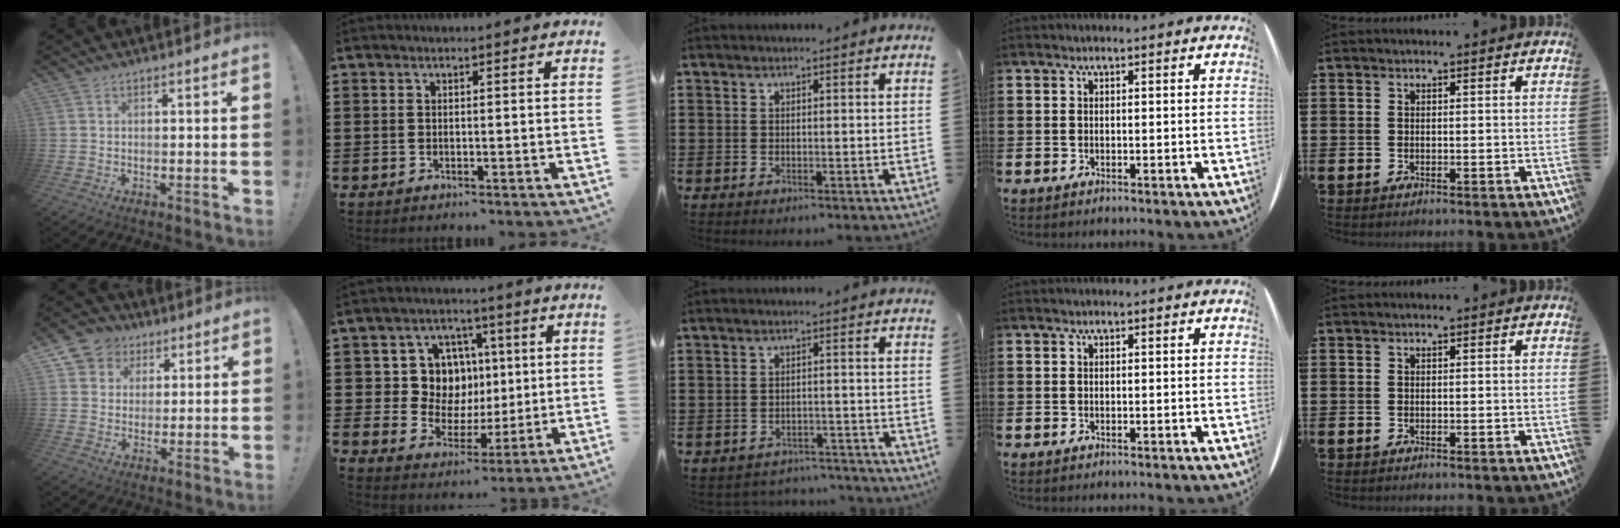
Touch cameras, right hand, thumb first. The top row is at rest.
{"thumb": {"total": 7.4, "force": [2.4, 6.9, 1.3], "torque": [-0.014, -0.014, 0.052]}, "index": {"total": 9.8, "force": [1.9, 8.7, 4.0], "torque": [-0.095, 0.011, 0.041]}, "middle": {"total": 2.7, "force": [-2.7, 0.4, 0.0], "torque": [-0.007, -0.001, -0.057]}}